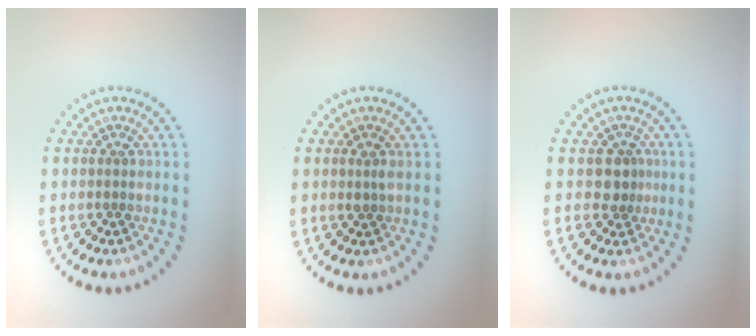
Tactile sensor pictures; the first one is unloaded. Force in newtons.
{"total": 0.6, "press": 0.6, "slide": 0.2}
{"total": 2.1, "press": 1.7, "slide": 1.3}